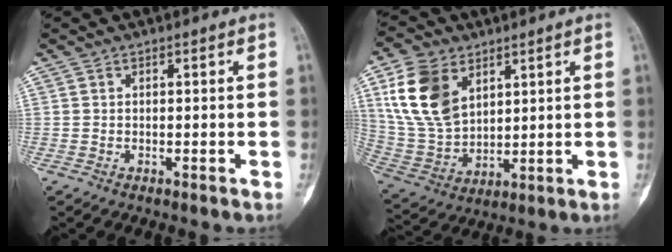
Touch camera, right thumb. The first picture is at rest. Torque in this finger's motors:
{"motor_torque": [-0.05, 2.76, 0.58, -0.14, 0.09]}